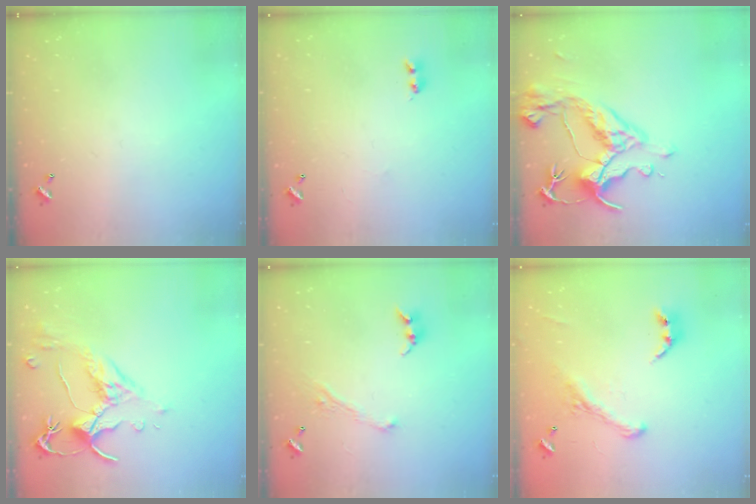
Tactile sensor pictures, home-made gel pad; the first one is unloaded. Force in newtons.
{"total": 2.2, "press": 2.1, "slide": 0.6}
{"total": 9.1, "press": 9.0, "slide": 1.6}
{"total": 2.5, "press": 2.1, "slide": 1.4}
{"total": 2.8, "press": 2.8, "slide": 0.1}
{"total": 2.9, "press": 2.7, "slide": 1.2}